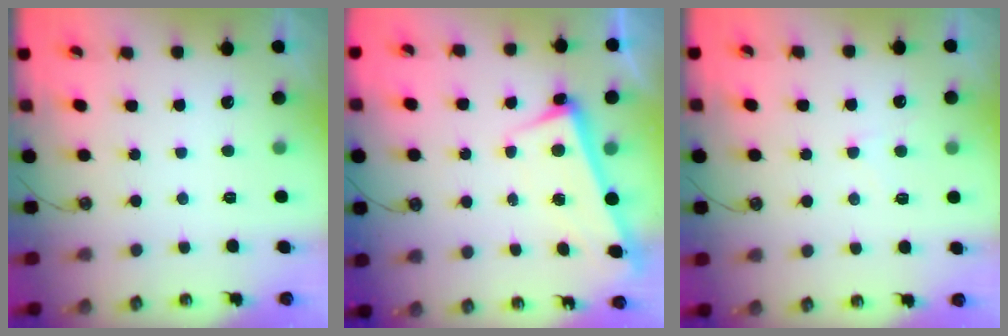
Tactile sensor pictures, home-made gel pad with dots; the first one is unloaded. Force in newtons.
{"total": 2.6, "press": 2.4, "slide": 0.9}
{"total": 5.0, "press": 5.0, "slide": 0.5}